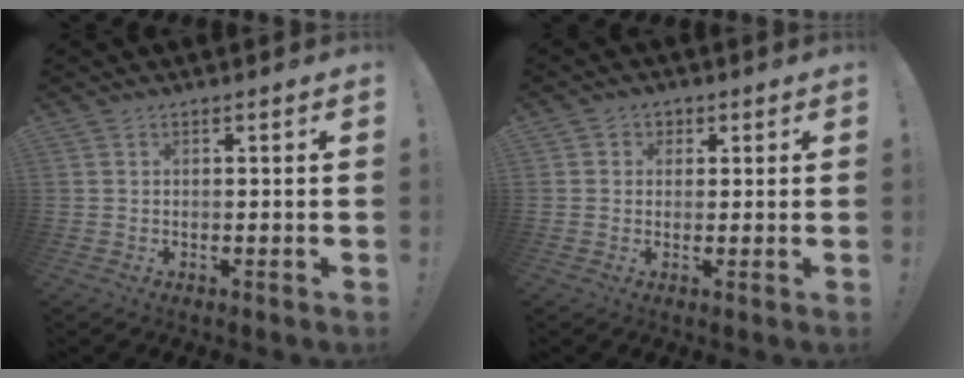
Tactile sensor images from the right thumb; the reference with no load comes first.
{"total": 2.7, "force": [0.5, 2.6, 0.5], "torque": [-0.003, 0.000, 0.007]}